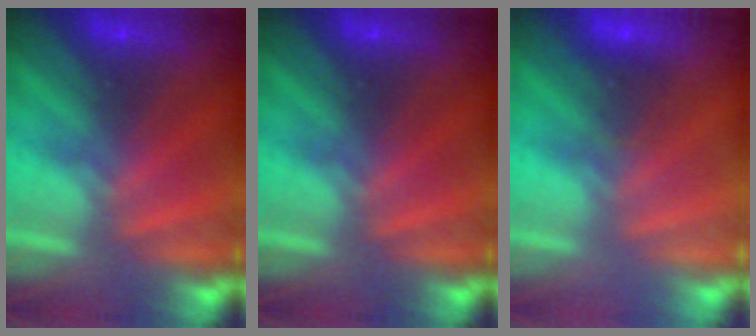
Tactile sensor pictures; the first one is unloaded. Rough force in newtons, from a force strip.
{"total": 0.0}
{"total": 1.8}